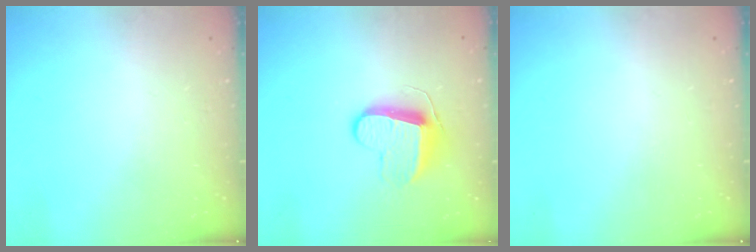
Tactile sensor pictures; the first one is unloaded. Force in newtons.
{"total": 9.8, "press": 9.8, "slide": 0.2}
{"total": 0.0}